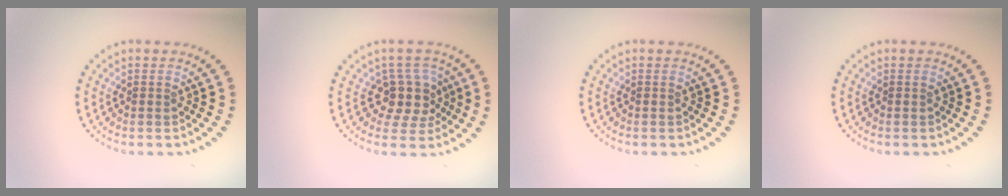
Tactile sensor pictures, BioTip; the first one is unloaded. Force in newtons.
{"total": 3.4, "press": 2.9, "slide": 1.9}
{"total": 0.0}
{"total": 0.0}